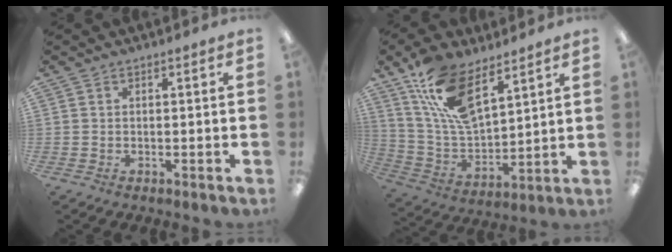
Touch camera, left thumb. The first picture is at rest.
{"total": 16.0, "force": [9.4, 7.5, 10.6], "torque": [-0.227, -0.034, 0.175]}